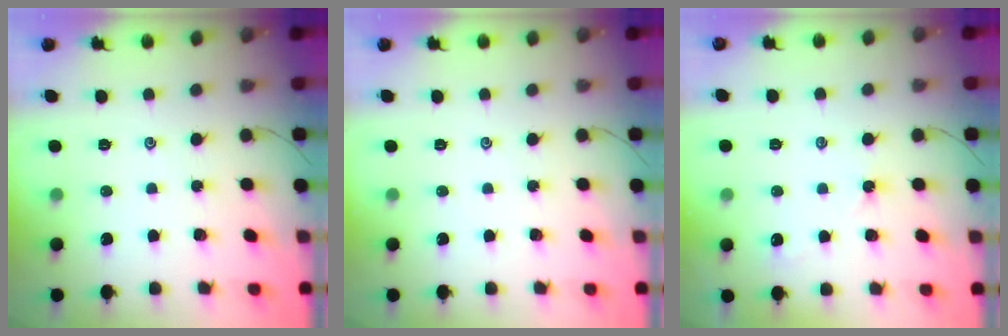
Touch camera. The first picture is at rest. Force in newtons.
{"total": 0.0}
{"total": 2.3, "press": 2.3, "slide": 0.5}